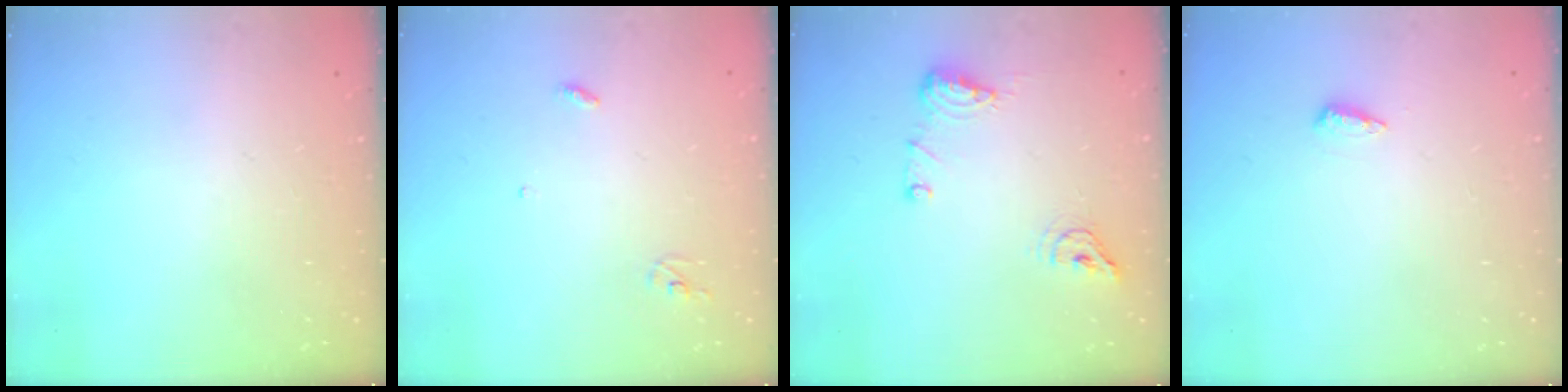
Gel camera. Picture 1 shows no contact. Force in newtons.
{"total": 3.0, "press": 2.9, "slide": 0.2}
{"total": 8.9, "press": 8.8, "slide": 1.4}
{"total": 5.6, "press": 5.5, "slide": 1.0}